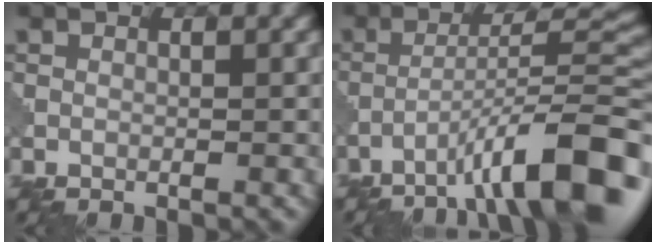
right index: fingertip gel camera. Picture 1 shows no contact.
{"total": 10.8, "force": [-6.2, 1.6, 8.8], "torque": [-0.125, 0.025, -0.096]}